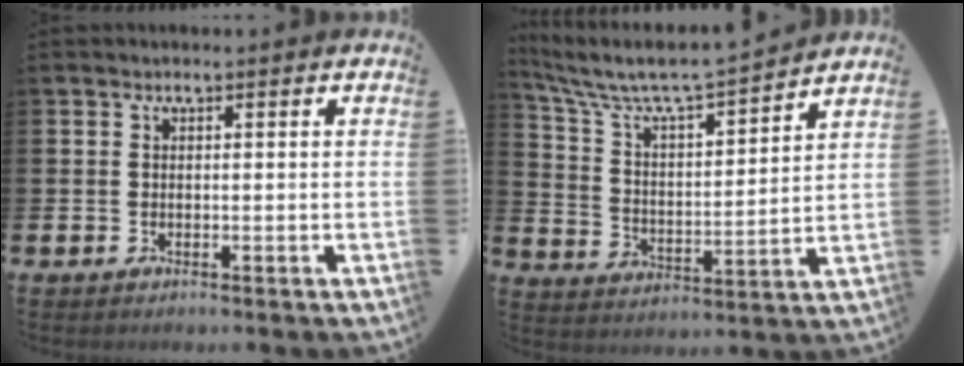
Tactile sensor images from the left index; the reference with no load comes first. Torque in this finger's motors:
{"motor_torque": [0.87, -1.26, 0.37, 0.15]}